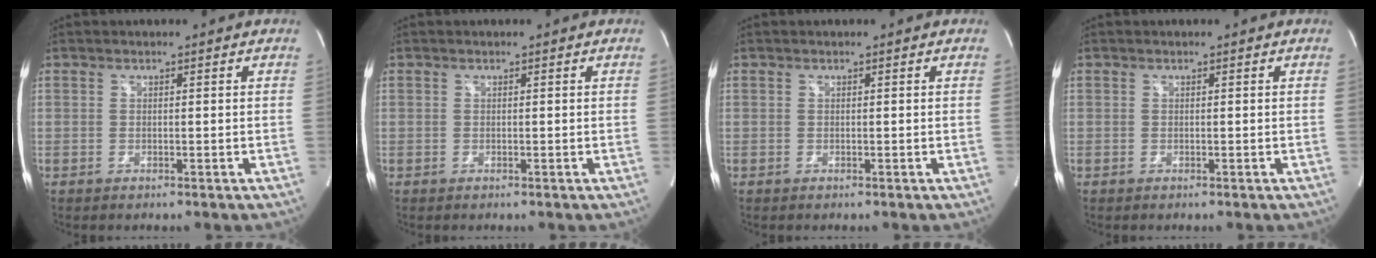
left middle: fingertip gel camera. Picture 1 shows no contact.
{"total": 0.0}
{"total": 0.0}
{"total": 0.0}